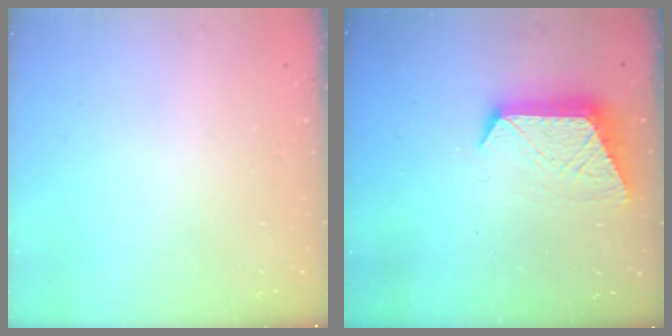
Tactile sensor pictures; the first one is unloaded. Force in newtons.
{"total": 10.7, "press": 10.7, "slide": 0.8}